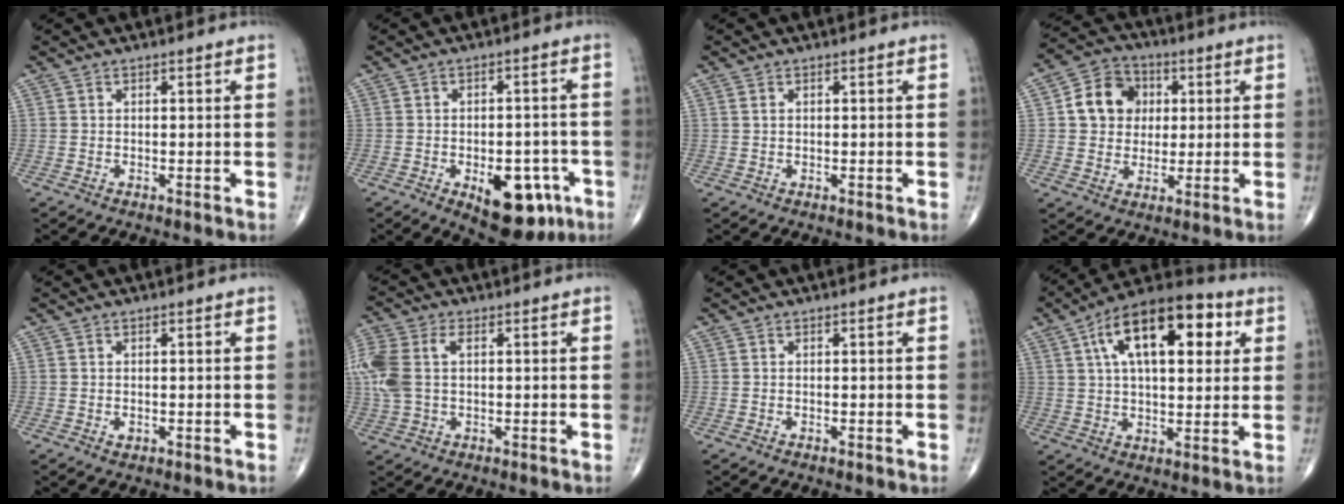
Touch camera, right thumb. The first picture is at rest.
{"total": 12.9, "force": [-5.5, 6.8, 9.5], "torque": [-0.095, 0.024, -0.064]}
{"total": 0.6, "force": [0.3, 0.4, 0.4], "torque": [-0.008, 0.000, 0.005]}
{"total": 10.5, "force": [2.0, 8.9, 5.1], "torque": [-0.054, 0.006, 0.026]}
{"total": 0.8, "force": [-0.2, 0.6, 0.5], "torque": [-0.004, -0.001, -0.001]}
{"total": 11.3, "force": [1.5, 7.0, 8.7], "torque": [-0.242, 0.022, 0.030]}
{"total": 0.0}
{"total": 19.6, "force": [6.5, 9.3, 16.0], "torque": [-0.233, 0.011, 0.095]}